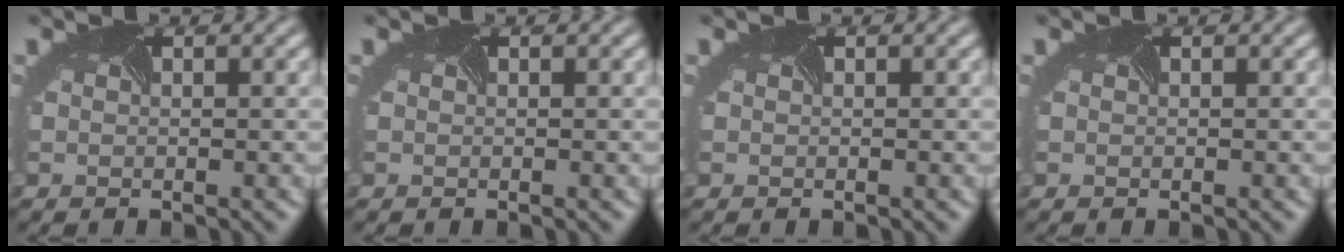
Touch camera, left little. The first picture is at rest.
{"total": 0.0}
{"total": 0.0}
{"total": 0.0}